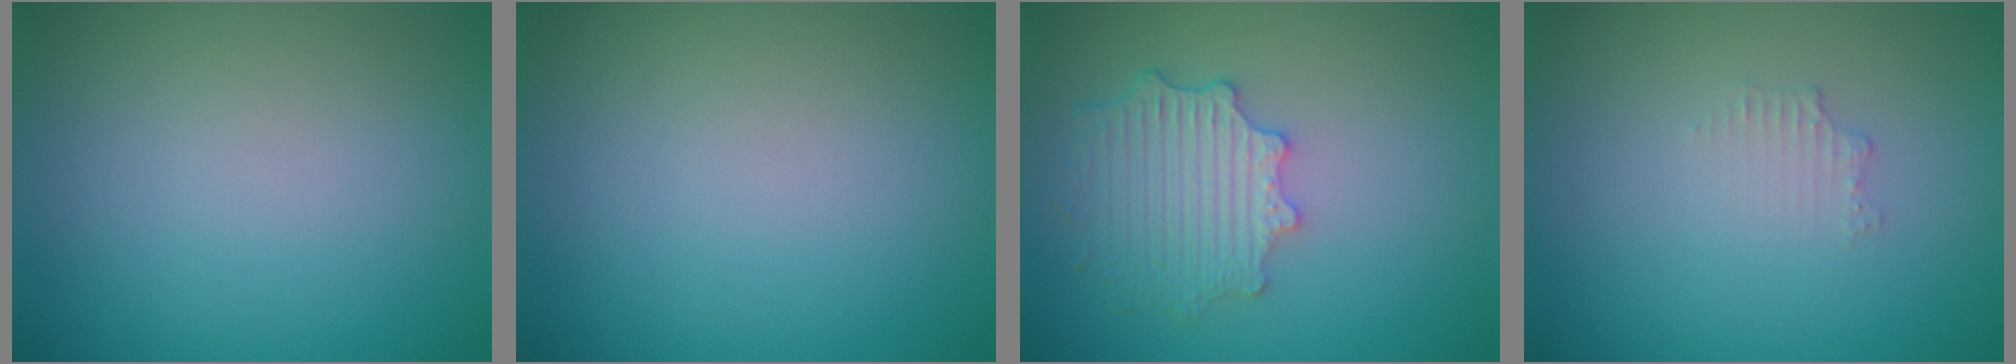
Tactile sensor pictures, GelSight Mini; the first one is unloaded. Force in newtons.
{"total": 0.0}
{"total": 4.3, "press": 3.6, "slide": 2.4}
{"total": 0.6, "press": 0.4, "slide": 0.3}